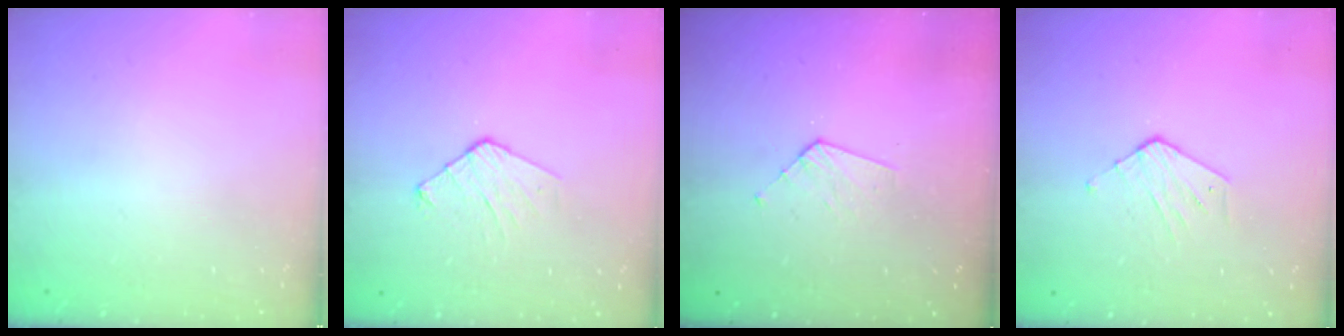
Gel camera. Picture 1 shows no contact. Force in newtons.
{"total": 5.5, "press": 5.5, "slide": 0.5}
{"total": 3.3, "press": 3.2, "slide": 0.2}
{"total": 3.2, "press": 3.1, "slide": 0.2}